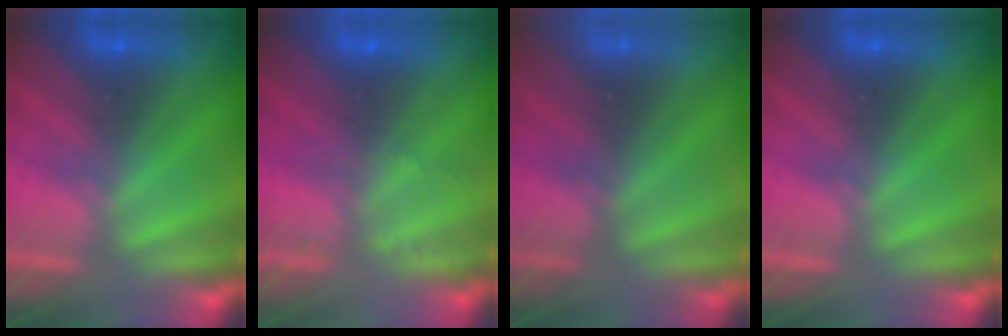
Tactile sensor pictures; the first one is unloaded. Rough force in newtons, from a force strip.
{"total": 2.1}
{"total": 3.0}
{"total": 0.0}